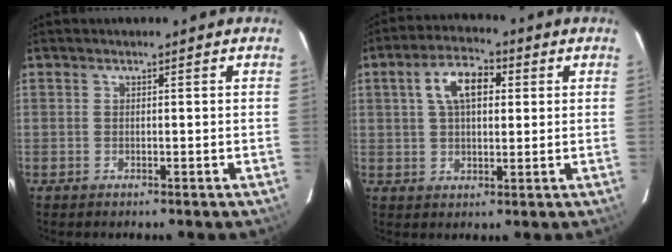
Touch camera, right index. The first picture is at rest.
{"total": 8.4, "force": [2.4, 4.5, 6.7], "torque": [-0.120, 0.023, 0.040]}